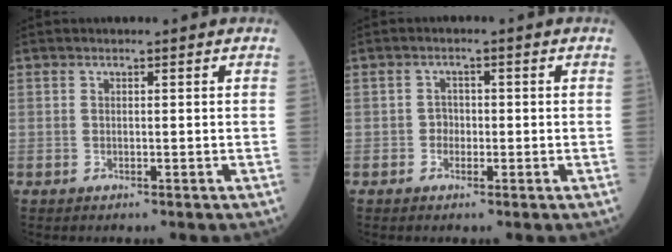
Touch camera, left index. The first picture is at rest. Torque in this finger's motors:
{"motor_torque": [-0.22, 0.21, 0.00, -0.01]}